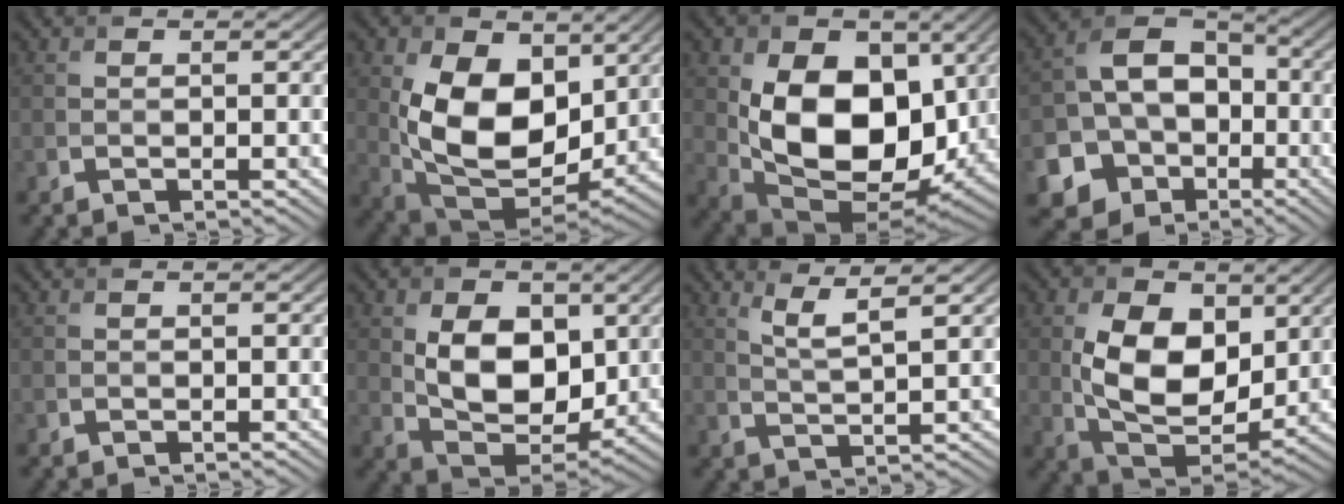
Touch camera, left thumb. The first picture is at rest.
{"total": 13.7, "force": [2.3, 8.8, 10.2], "torque": [-0.205, -0.013, 0.048]}
{"total": 15.9, "force": [1.2, 10.2, 12.0], "torque": [-0.211, -0.021, 0.032]}
{"total": 14.3, "force": [-4.5, 11.5, 7.2], "torque": [-0.149, -0.029, -0.098]}
{"total": 0.0}
{"total": 10.6, "force": [1.6, 6.8, 7.9], "torque": [-0.158, -0.007, 0.029]}
{"total": 4.9, "force": [3.0, 0.6, 3.8], "torque": [-0.087, 0.004, 0.065]}
{"total": 12.3, "force": [1.9, 7.8, 9.3], "torque": [-0.183, -0.004, 0.036]}